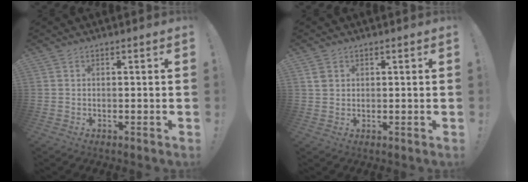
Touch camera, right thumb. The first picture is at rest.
{"total": 2.9, "force": [1.3, 2.2, 1.4], "torque": [-0.023, 0.001, 0.025]}